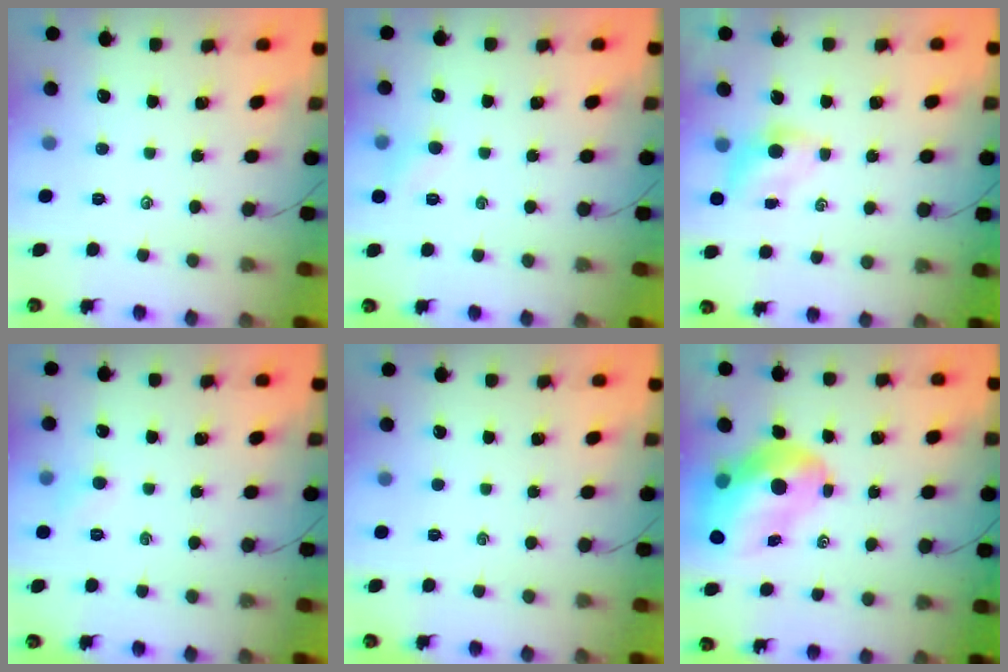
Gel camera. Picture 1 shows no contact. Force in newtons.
{"total": 4.2, "press": 4.0, "slide": 1.2}
{"total": 4.3, "press": 4.1, "slide": 1.0}
{"total": 4.1, "press": 3.9, "slide": 1.2}
{"total": 0.0}
{"total": 14.5, "press": 13.9, "slide": 4.1}